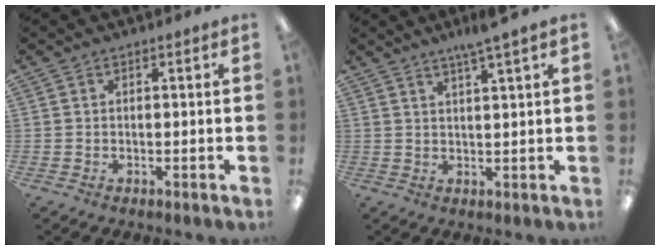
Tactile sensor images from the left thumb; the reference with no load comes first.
{"total": 4.3, "force": [3.2, -0.5, 2.8], "torque": [-0.061, -0.007, 0.055]}